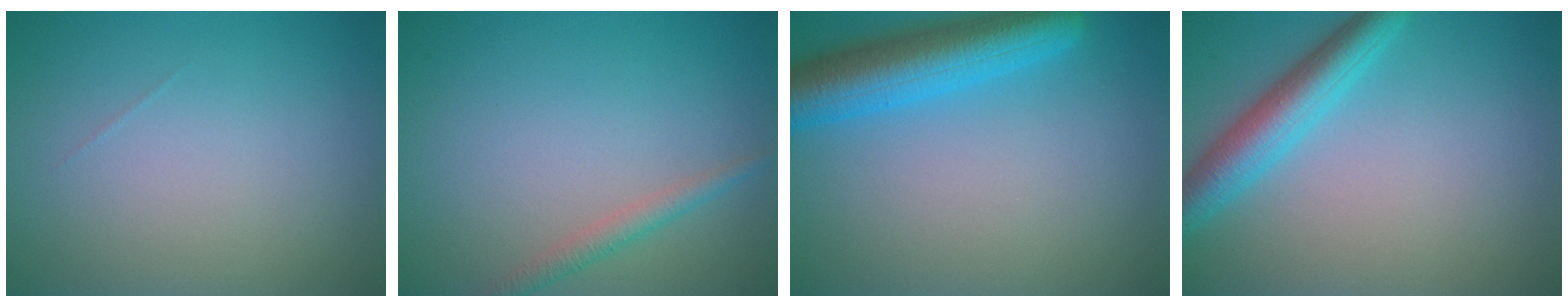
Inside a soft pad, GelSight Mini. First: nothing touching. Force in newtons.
{"total": 1.6, "press": 1.6, "slide": 0.1}
{"total": 7.0, "press": 7.0, "slide": 0.3}
{"total": 4.5, "press": 4.5, "slide": 0.1}